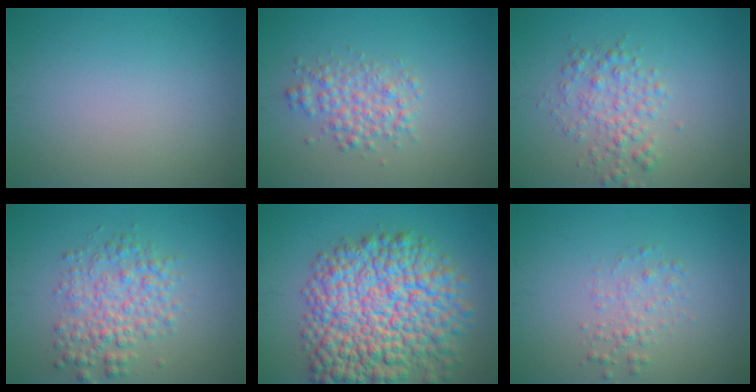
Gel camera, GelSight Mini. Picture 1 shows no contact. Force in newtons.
{"total": 3.0, "press": 3.0, "slide": 0.1}
{"total": 2.9, "press": 2.9, "slide": 0.0}
{"total": 4.2, "press": 4.2, "slide": 0.1}
{"total": 13.3, "press": 13.3, "slide": 0.5}
{"total": 1.6, "press": 1.6, "slide": 0.1}